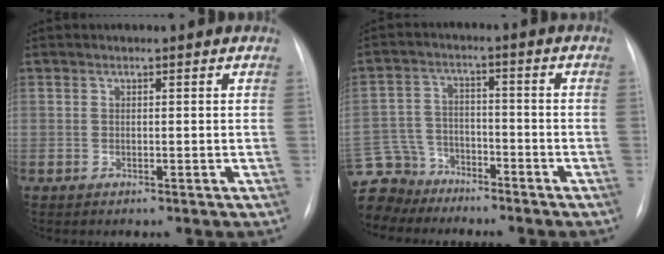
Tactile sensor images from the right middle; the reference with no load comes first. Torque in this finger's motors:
{"motor_torque": [0.31, -0.25, 0.00, -0.08]}